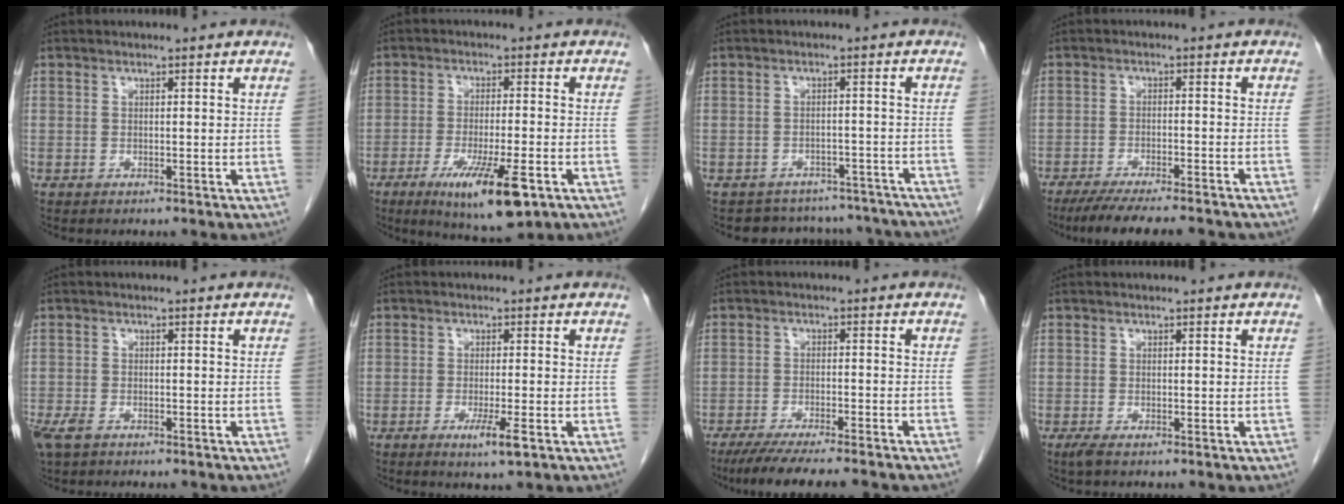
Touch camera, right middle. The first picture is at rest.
{"total": 11.3, "force": [-5.7, 1.7, 9.6], "torque": [-0.163, -0.028, -0.084]}
{"total": 12.3, "force": [-11.3, 4.6, 1.2], "torque": [-0.013, 0.028, -0.120]}
{"total": 13.7, "force": [-11.8, 1.6, 6.7], "torque": [-0.106, -0.023, -0.167]}
{"total": 4.8, "force": [-3.3, 2.2, 2.7], "torque": [-0.058, -0.010, -0.051]}
{"total": 3.8, "force": [-1.8, 0.0, 3.4], "torque": [-0.063, -0.012, -0.030]}
{"total": 12.7, "force": [-10.8, 0.6, 6.6], "torque": [-0.095, -0.028, -0.162]}
{"total": 1.1, "force": [-0.7, 0.2, 0.8], "torque": [-0.022, -0.005, -0.014]}